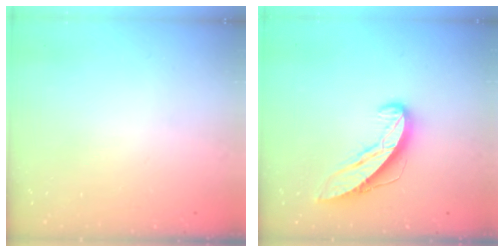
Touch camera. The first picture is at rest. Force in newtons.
{"total": 9.5, "press": 9.5, "slide": 0.7}